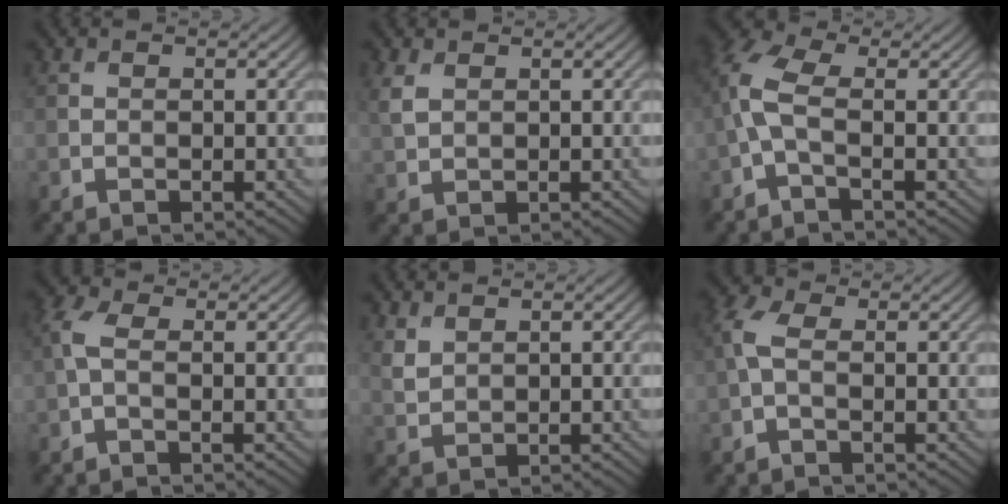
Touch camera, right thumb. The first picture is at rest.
{"total": 2.5, "force": [1.2, 1.6, 1.5], "torque": [-0.046, 0.002, 0.027]}
{"total": 5.2, "force": [-0.5, 2.3, 4.6], "torque": [-0.123, 0.014, -0.023]}
{"total": 2.8, "force": [0.0, 1.4, 2.4], "torque": [-0.063, 0.007, -0.008]}
{"total": 2.2, "force": [1.6, 1.2, 1.0], "torque": [-0.032, -0.002, 0.039]}
{"total": 3.1, "force": [-0.1, 1.5, 2.7], "torque": [-0.071, 0.008, -0.010]}